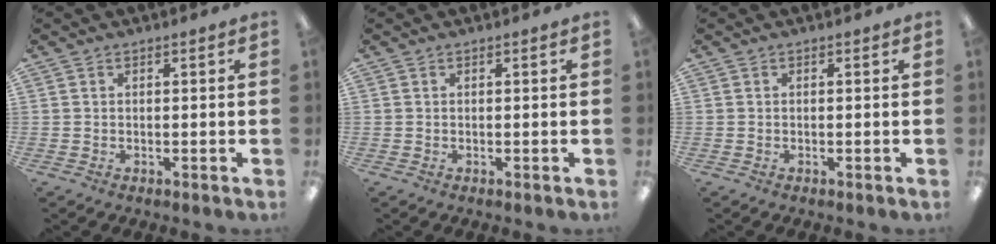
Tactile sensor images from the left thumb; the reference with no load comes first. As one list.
[{"total": 0.0}, {"total": 0.0}]